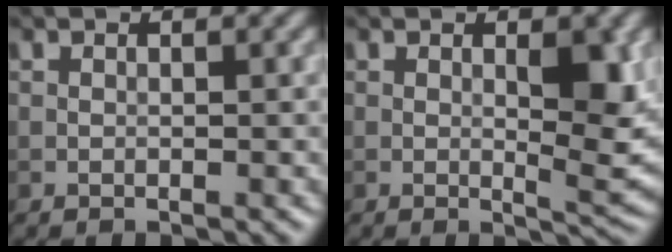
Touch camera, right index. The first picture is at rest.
{"total": 4.8, "force": [0.5, 1.5, 4.6], "torque": [-0.062, -0.006, 0.009]}